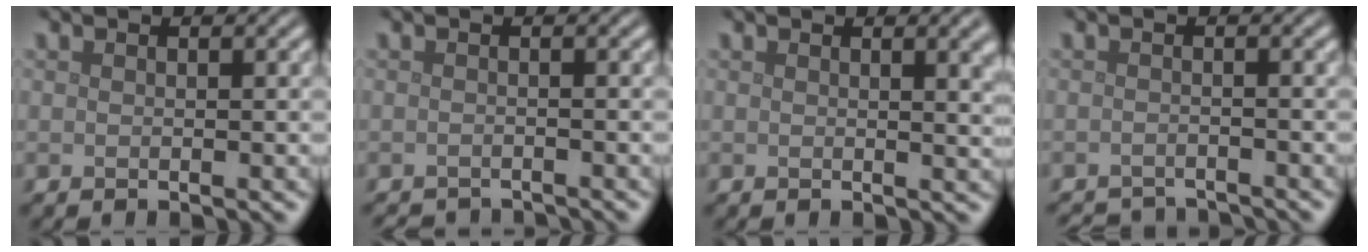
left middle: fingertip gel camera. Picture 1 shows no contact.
{"total": 2.8, "force": [-2.8, 0.2, 0.5], "torque": [-0.003, -0.011, -0.041]}
{"total": 3.6, "force": [1.3, 1.3, 3.1], "torque": [-0.025, 0.006, 0.017]}
{"total": 3.6, "force": [-3.5, 0.4, 0.5], "torque": [-0.011, -0.003, -0.055]}